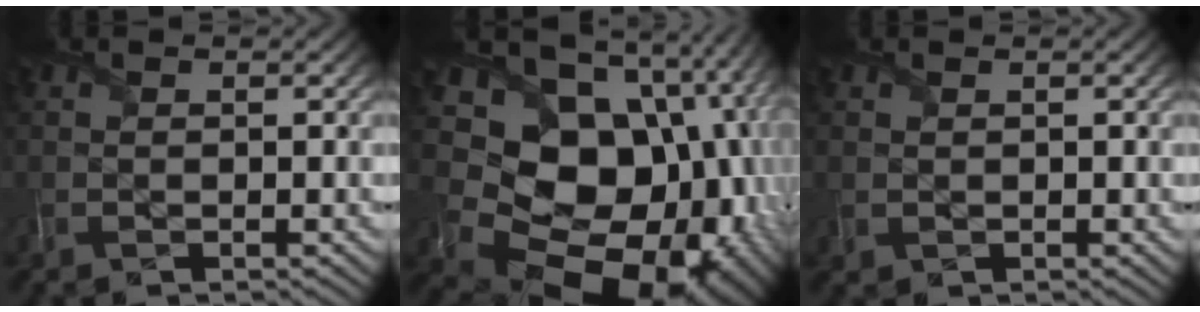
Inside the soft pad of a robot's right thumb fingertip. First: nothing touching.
{"total": 23.1, "force": [-4.3, 18.6, 13.1], "torque": [-0.258, -0.046, -0.067]}
{"total": 0.5, "force": [0.3, 0.4, -0.1], "torque": [0.001, -0.002, 0.011]}